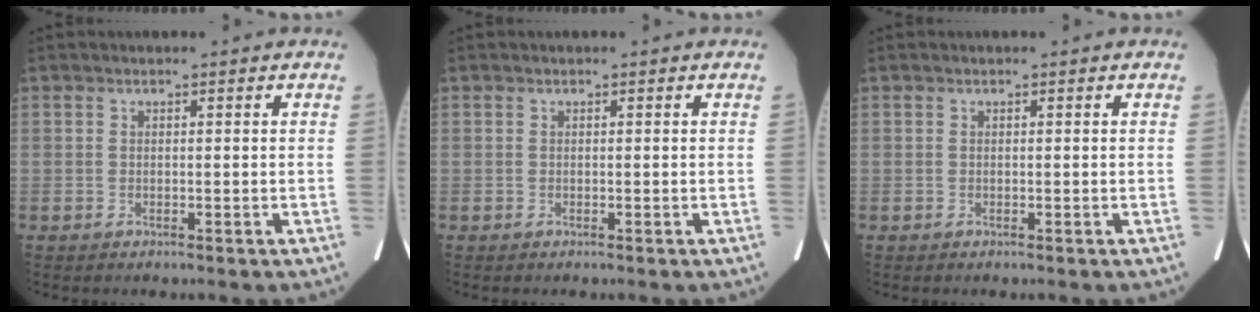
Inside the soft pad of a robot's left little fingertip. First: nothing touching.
{"total": 0.0}
{"total": 0.0}